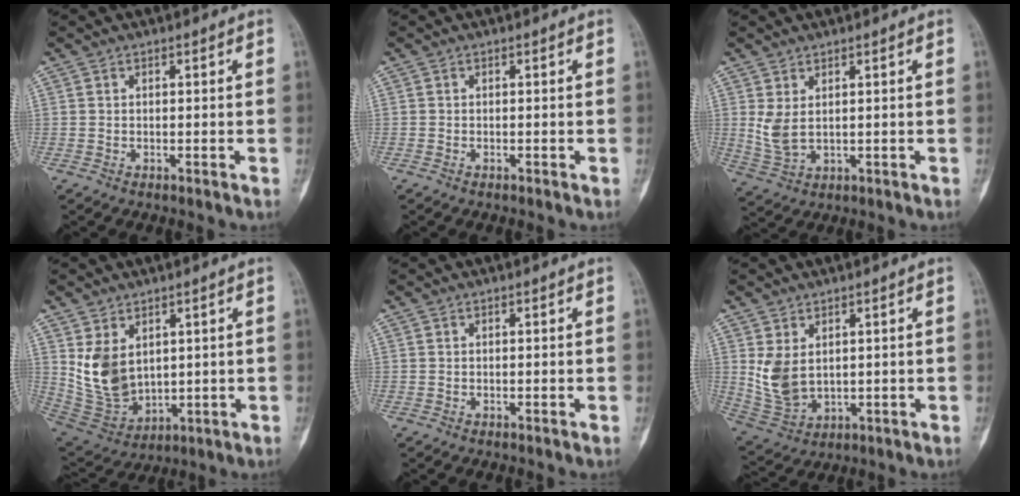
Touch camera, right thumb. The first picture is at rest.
{"total": 0.0}
{"total": 4.7, "force": [1.3, 2.4, 3.9], "torque": [-0.086, -0.008, 0.039]}
{"total": 10.5, "force": [3.1, 7.2, 7.0], "torque": [-0.118, -0.023, 0.089]}
{"total": 0.0}
{"total": 7.9, "force": [1.8, 5.2, 5.7], "torque": [-0.109, -0.014, 0.057]}